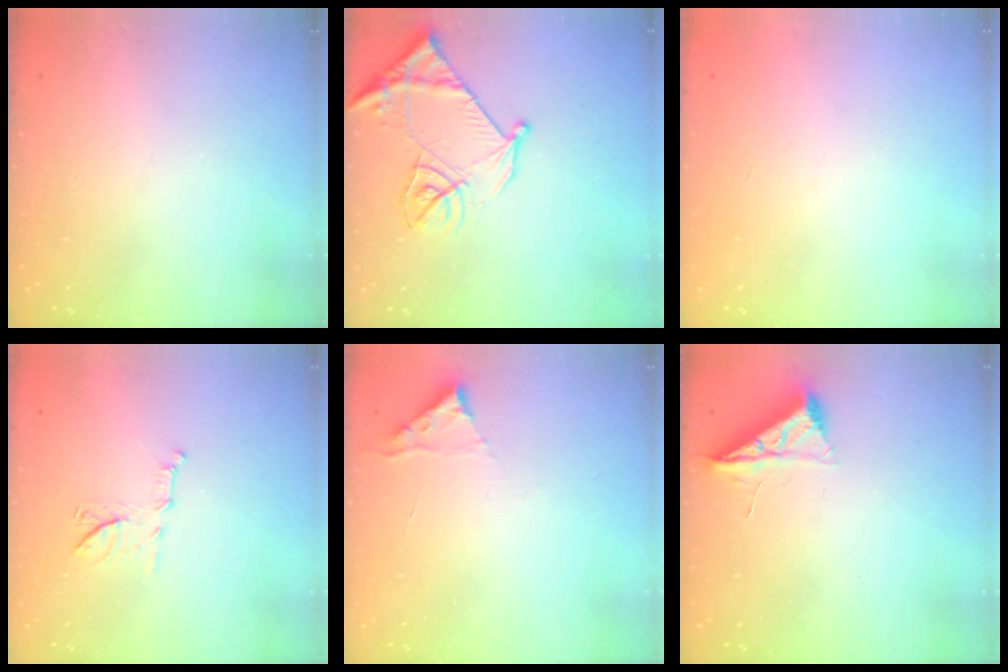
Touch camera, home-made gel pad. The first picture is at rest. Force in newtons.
{"total": 14.4, "press": 14.3, "slide": 1.6}
{"total": 1.5, "press": 1.5, "slide": 0.1}
{"total": 8.6, "press": 8.5, "slide": 1.1}
{"total": 2.8, "press": 2.8, "slide": 0.3}
{"total": 7.0, "press": 6.9, "slide": 0.8}